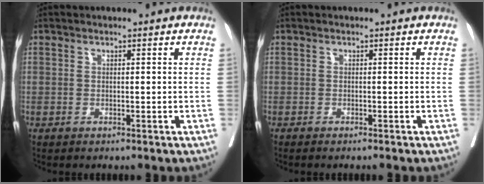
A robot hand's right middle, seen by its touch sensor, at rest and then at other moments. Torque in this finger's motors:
{"motor_torque": [0.11, -0.35, 0.03, 0.02]}